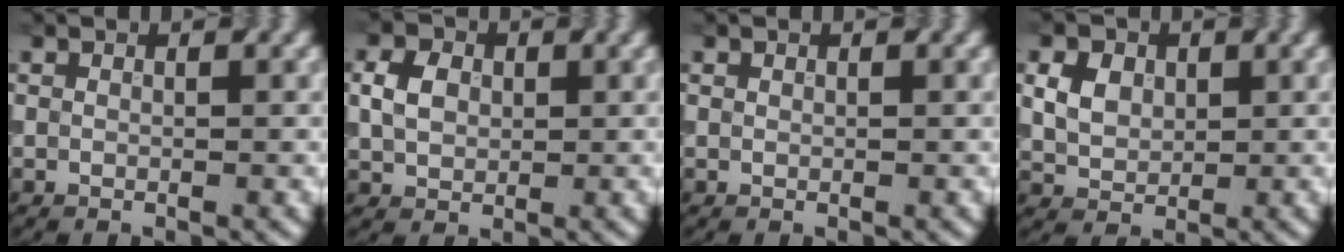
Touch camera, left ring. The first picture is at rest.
{"total": 3.0, "force": [0.3, 2.3, 1.9], "torque": [-0.047, 0.009, 0.011]}
{"total": 0.0}
{"total": 4.3, "force": [1.6, 3.1, 2.5], "torque": [-0.065, 0.011, 0.031]}